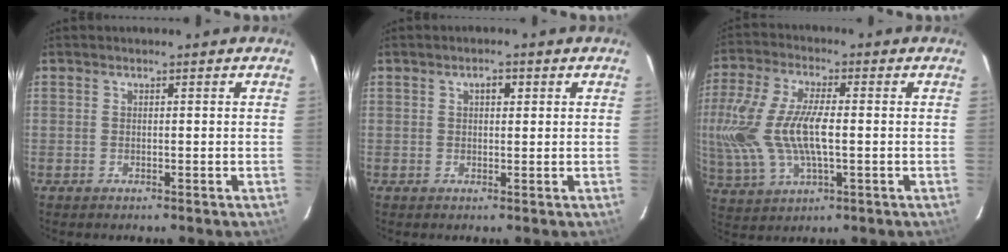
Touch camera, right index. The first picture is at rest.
{"total": 1.9, "force": [0.7, 1.1, 1.3], "torque": [-0.019, 0.009, 0.011]}
{"total": 17.2, "force": [-0.5, 7.5, 15.5], "torque": [-0.336, -0.002, -0.003]}